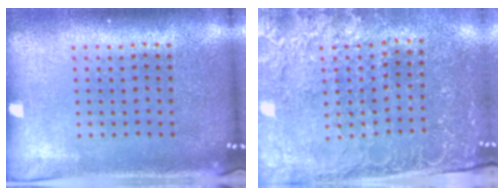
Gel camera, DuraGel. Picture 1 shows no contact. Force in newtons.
{"total": 2.9, "press": 2.8, "slide": 0.8}